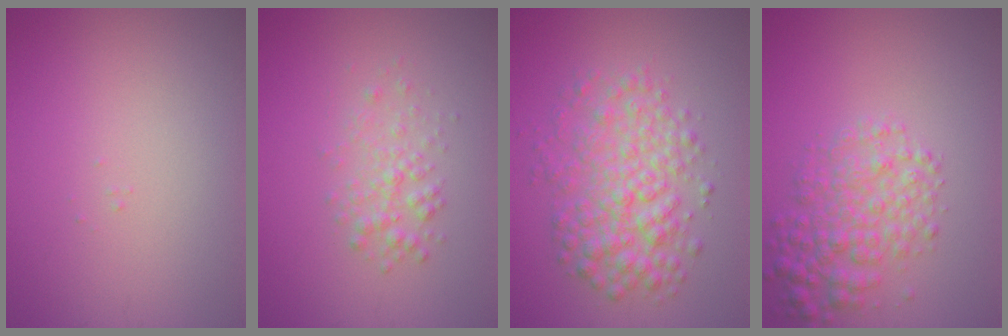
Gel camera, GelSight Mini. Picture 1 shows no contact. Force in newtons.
{"total": 1.9, "press": 1.9, "slide": 0.0}
{"total": 5.2, "press": 5.2, "slide": 0.0}
{"total": 4.2, "press": 4.2, "slide": 0.1}